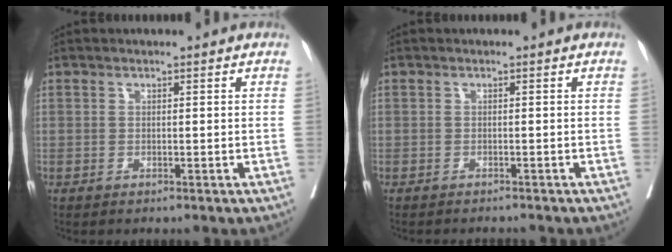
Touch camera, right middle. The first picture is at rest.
{"total": 3.8, "force": [-3.6, 0.5, 1.0], "torque": [-0.005, -0.007, -0.046]}